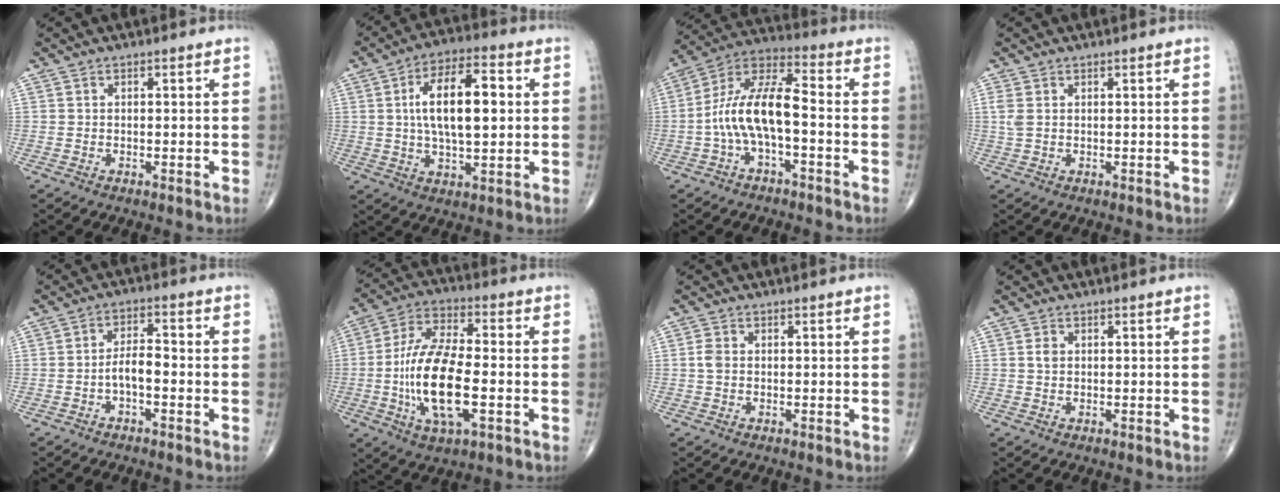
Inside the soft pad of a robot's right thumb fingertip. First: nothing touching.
{"total": 14.5, "force": [1.9, 6.2, 12.9], "torque": [-0.211, 0.010, 0.029]}
{"total": 12.6, "force": [-2.5, 4.9, 11.3], "torque": [-0.222, 0.050, -0.054]}
{"total": 2.0, "force": [0.5, 1.1, 1.5], "torque": [-0.051, 0.008, 0.015]}
{"total": 4.5, "force": [-1.5, 1.9, 3.8], "torque": [-0.061, 0.025, -0.032]}
{"total": 17.3, "force": [-3.2, 6.9, 15.5], "torque": [-0.303, 0.016, -0.061]}
{"total": 1.9, "force": [0.0, 1.4, 1.3], "torque": [-0.029, 0.002, -0.002]}
{"total": 1.4, "force": [0.3, 1.0, 0.9], "torque": [-0.015, 0.002, 0.005]}